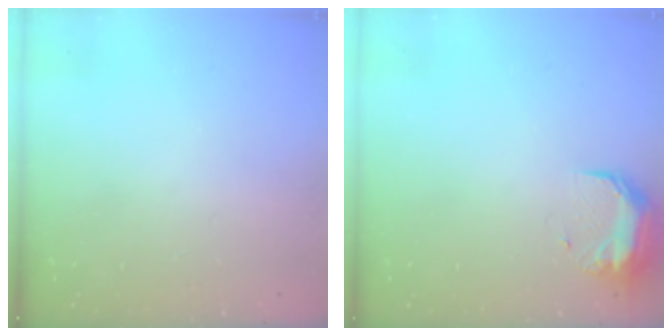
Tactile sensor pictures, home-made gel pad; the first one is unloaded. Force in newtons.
{"total": 8.7, "press": 8.5, "slide": 1.4}